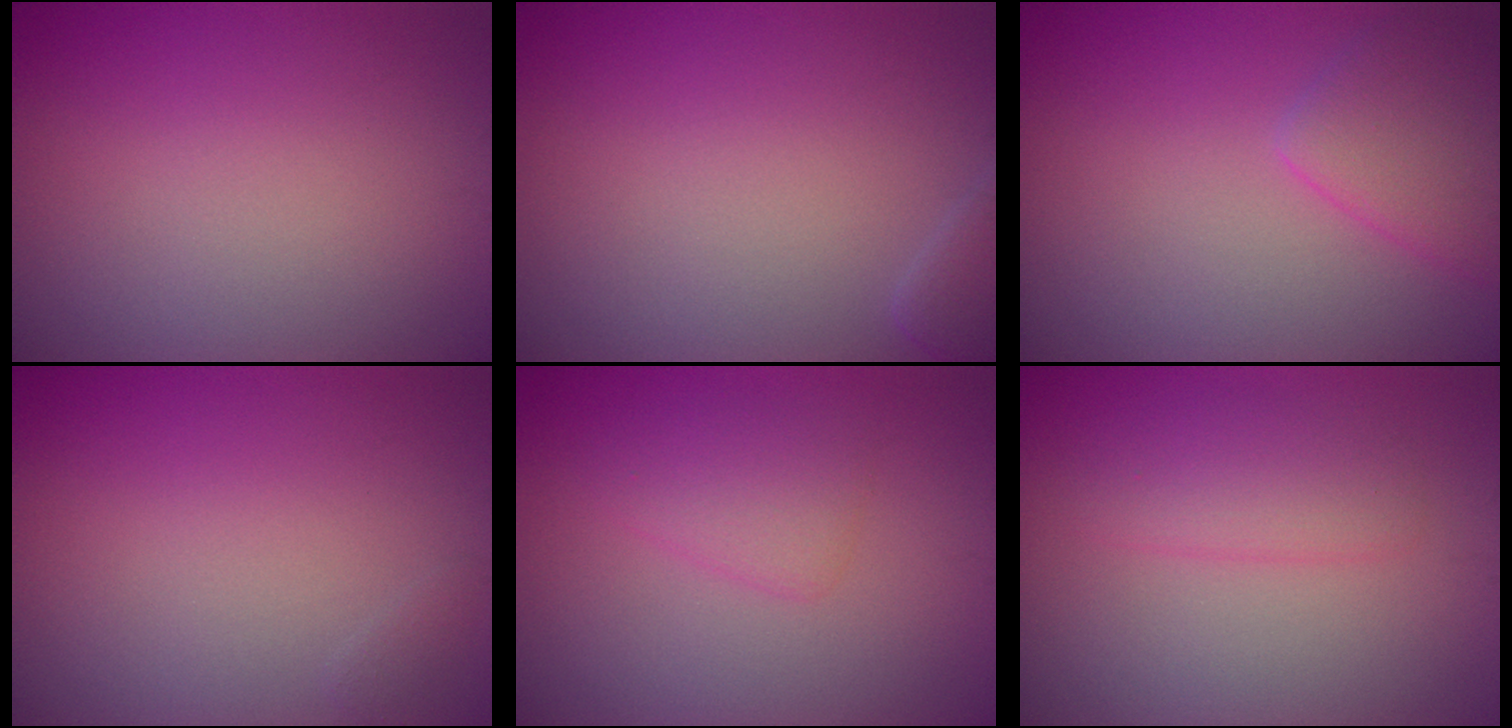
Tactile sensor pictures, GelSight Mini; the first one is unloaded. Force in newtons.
{"total": 1.6, "press": 1.6, "slide": 0.2}
{"total": 3.4, "press": 3.4, "slide": 0.3}
{"total": 0.6, "press": 0.5, "slide": 0.1}
{"total": 1.9, "press": 1.9, "slide": 0.2}
{"total": 2.2, "press": 2.2, "slide": 0.1}